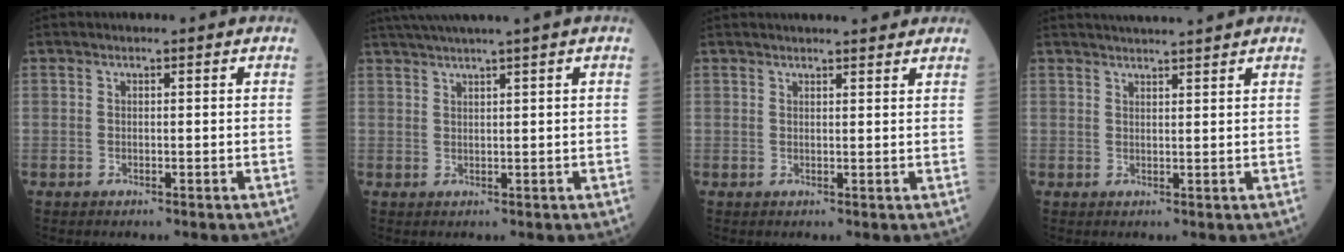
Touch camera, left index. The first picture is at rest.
{"total": 5.6, "force": [4.3, -1.5, 3.2], "torque": [-0.049, 0.022, 0.077]}
{"total": 5.7, "force": [5.2, 0.7, 2.3], "torque": [-0.031, 0.016, 0.059]}
{"total": 6.4, "force": [5.9, -0.5, 2.6], "torque": [-0.038, 0.024, 0.079]}